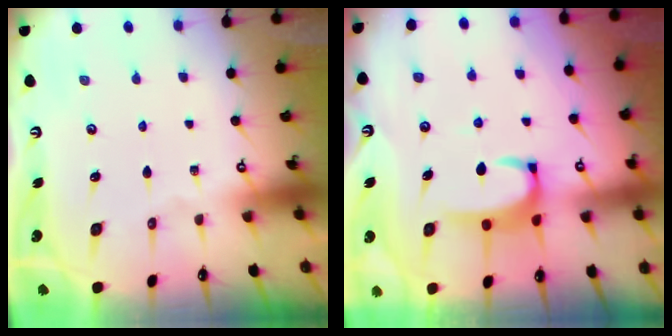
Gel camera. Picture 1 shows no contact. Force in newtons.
{"total": 3.9, "press": 3.9, "slide": 0.3}